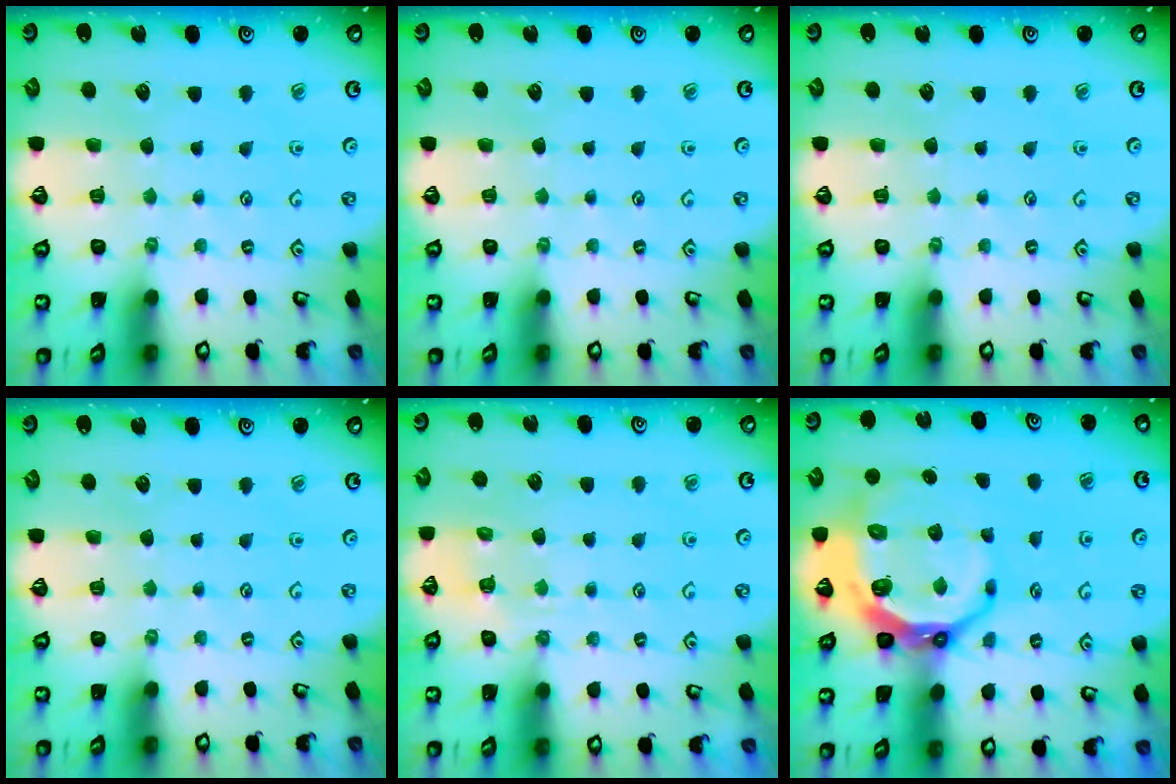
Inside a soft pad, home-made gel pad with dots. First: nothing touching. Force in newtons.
{"total": 0.0}
{"total": 0.0}
{"total": 0.0}
{"total": 6.1, "press": 6.0, "slide": 0.9}
{"total": 14.0, "press": 13.2, "slide": 4.7}